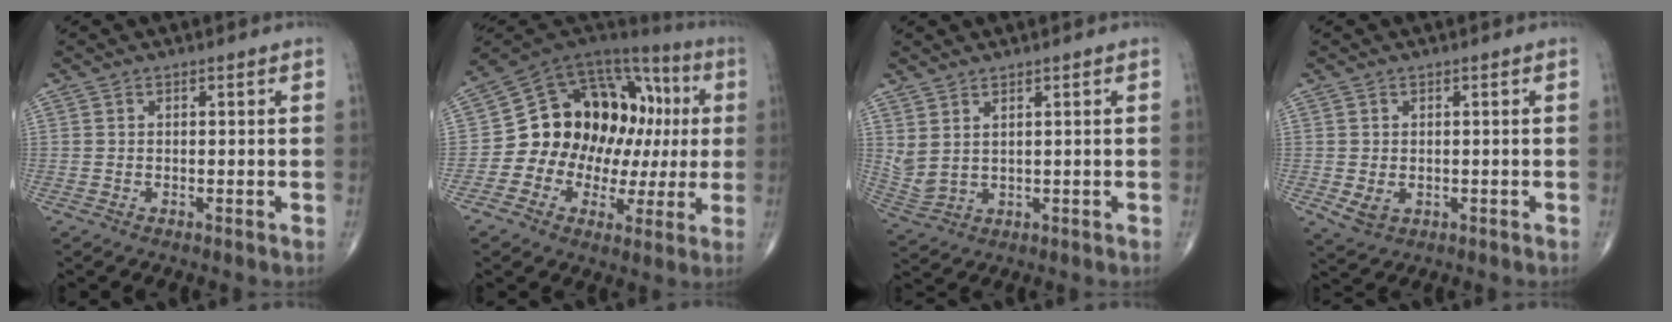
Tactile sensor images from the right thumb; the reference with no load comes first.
{"total": 22.3, "force": [0.6, 16.2, 15.3], "torque": [-0.175, 0.062, 0.016]}
{"total": 4.3, "force": [2.1, 2.0, 3.2], "torque": [-0.075, -0.011, 0.057]}
{"total": 3.0, "force": [-0.5, 2.3, 1.9], "torque": [-0.027, -0.004, 0.003]}